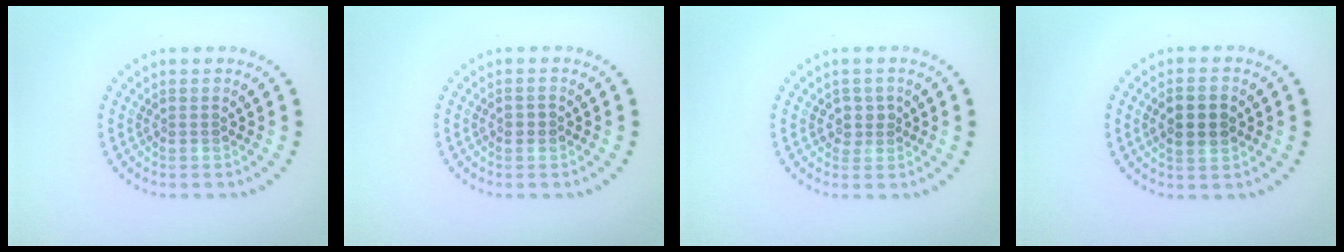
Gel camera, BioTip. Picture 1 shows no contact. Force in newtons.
{"total": 0.8, "press": 0.8, "slide": 0.1}
{"total": 1.7, "press": 1.3, "slide": 1.0}
{"total": 3.1, "press": 3.1, "slide": 0.2}